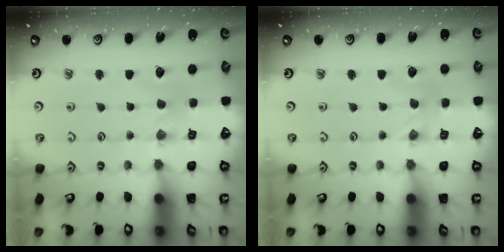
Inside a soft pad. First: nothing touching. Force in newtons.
{"total": 0.0}